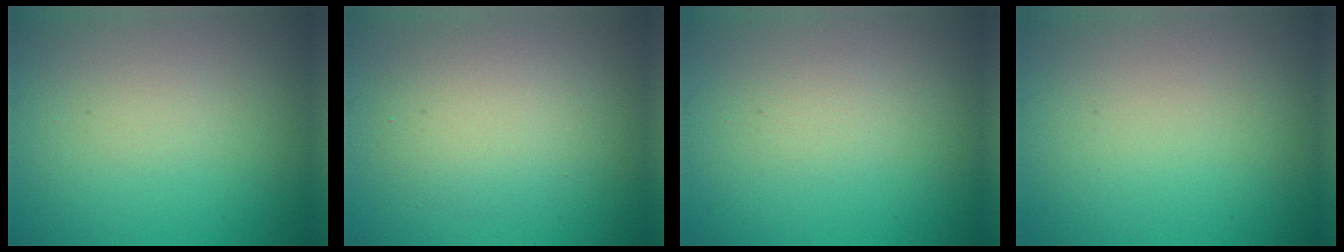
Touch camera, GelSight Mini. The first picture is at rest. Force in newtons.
{"total": 3.8, "press": 3.8, "slide": 0.4}
{"total": 2.6, "press": 2.6, "slide": 0.3}
{"total": 0.0}